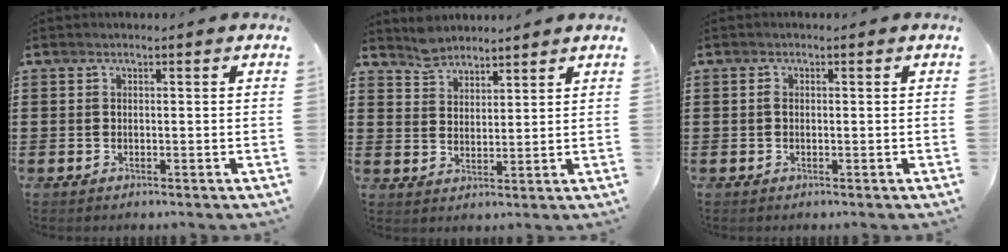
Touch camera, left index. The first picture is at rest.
{"total": 3.9, "force": [3.7, 1.3, -0.2], "torque": [-0.009, -0.005, 0.072]}
{"total": 0.7, "force": [-0.1, 0.4, 0.5], "torque": [-0.014, 0.000, -0.002]}